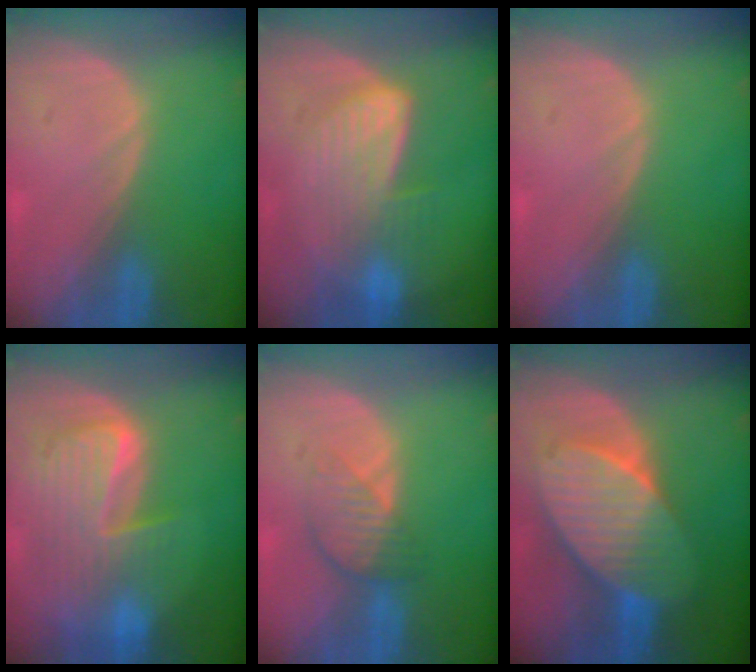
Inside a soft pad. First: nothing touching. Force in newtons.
{"total": 6.7, "press": 6.7, "slide": 0.4}
{"total": 0.0}
{"total": 9.8, "press": 8.4, "slide": 5.0}
{"total": 4.4, "press": 3.9, "slide": 2.0}
{"total": 9.6, "press": 9.6, "slide": 0.4}